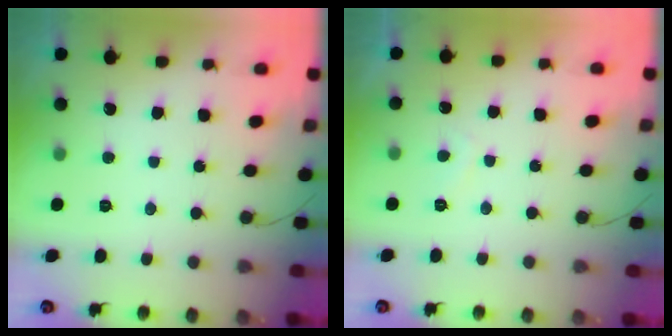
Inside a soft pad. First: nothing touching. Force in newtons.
{"total": 1.1, "press": 0.9, "slide": 0.6}